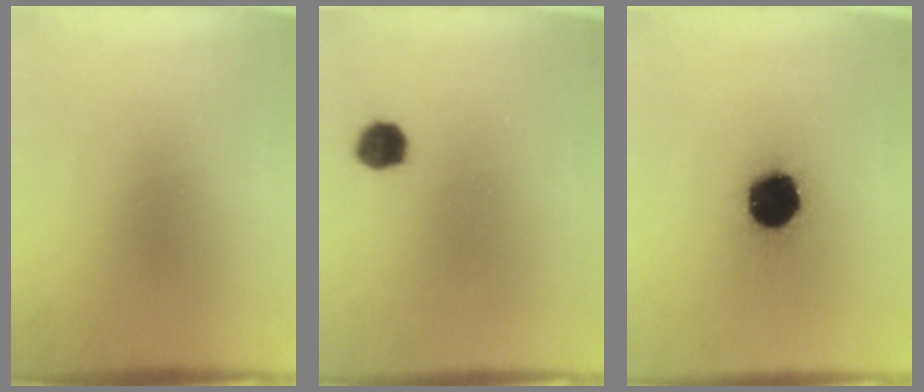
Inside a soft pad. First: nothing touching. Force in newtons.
{"total": 4.2}
{"total": 16.7}